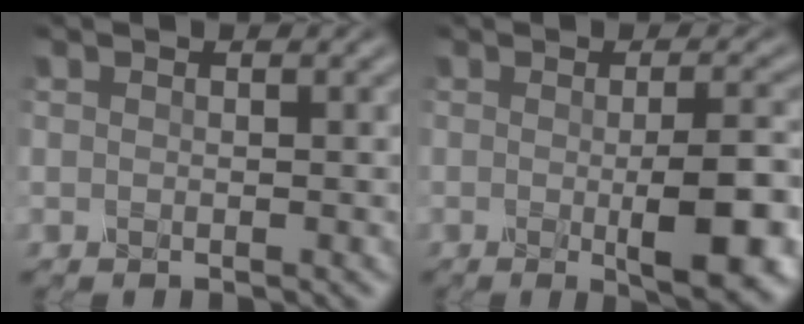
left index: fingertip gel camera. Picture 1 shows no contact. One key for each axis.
{"total": 6.8, "fx": -1.1, "fy": 1.6, "fz": 6.5, "tx": -0.092, "ty": -0.008, "tz": -0.013}